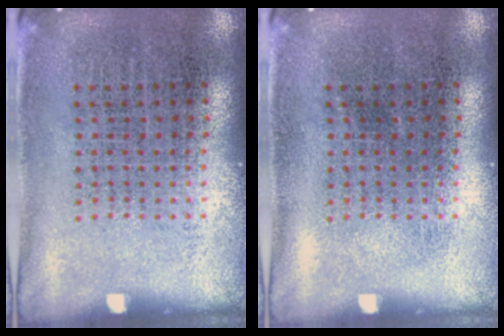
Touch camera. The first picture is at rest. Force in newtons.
{"total": 0.0}